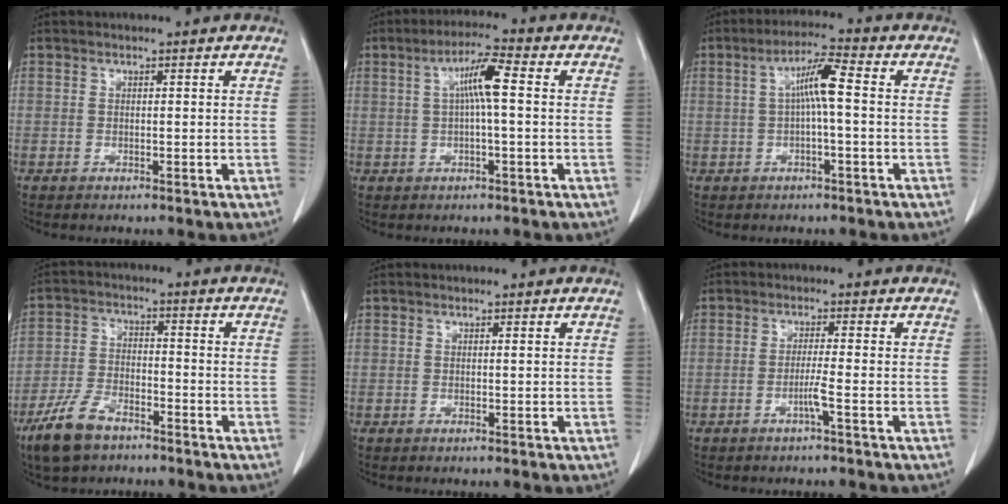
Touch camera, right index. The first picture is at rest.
{"total": 5.9, "force": [0.8, 0.3, 5.9], "torque": [-0.107, 0.014, 0.014]}
{"total": 5.8, "force": [0.4, 0.3, 5.8], "torque": [-0.106, 0.016, 0.006]}
{"total": 8.1, "force": [-5.7, 3.5, 4.6], "torque": [-0.106, -0.009, -0.108]}
{"total": 0.0}
{"total": 2.3, "force": [-1.1, -0.7, 1.9], "torque": [-0.038, -0.003, -0.023]}